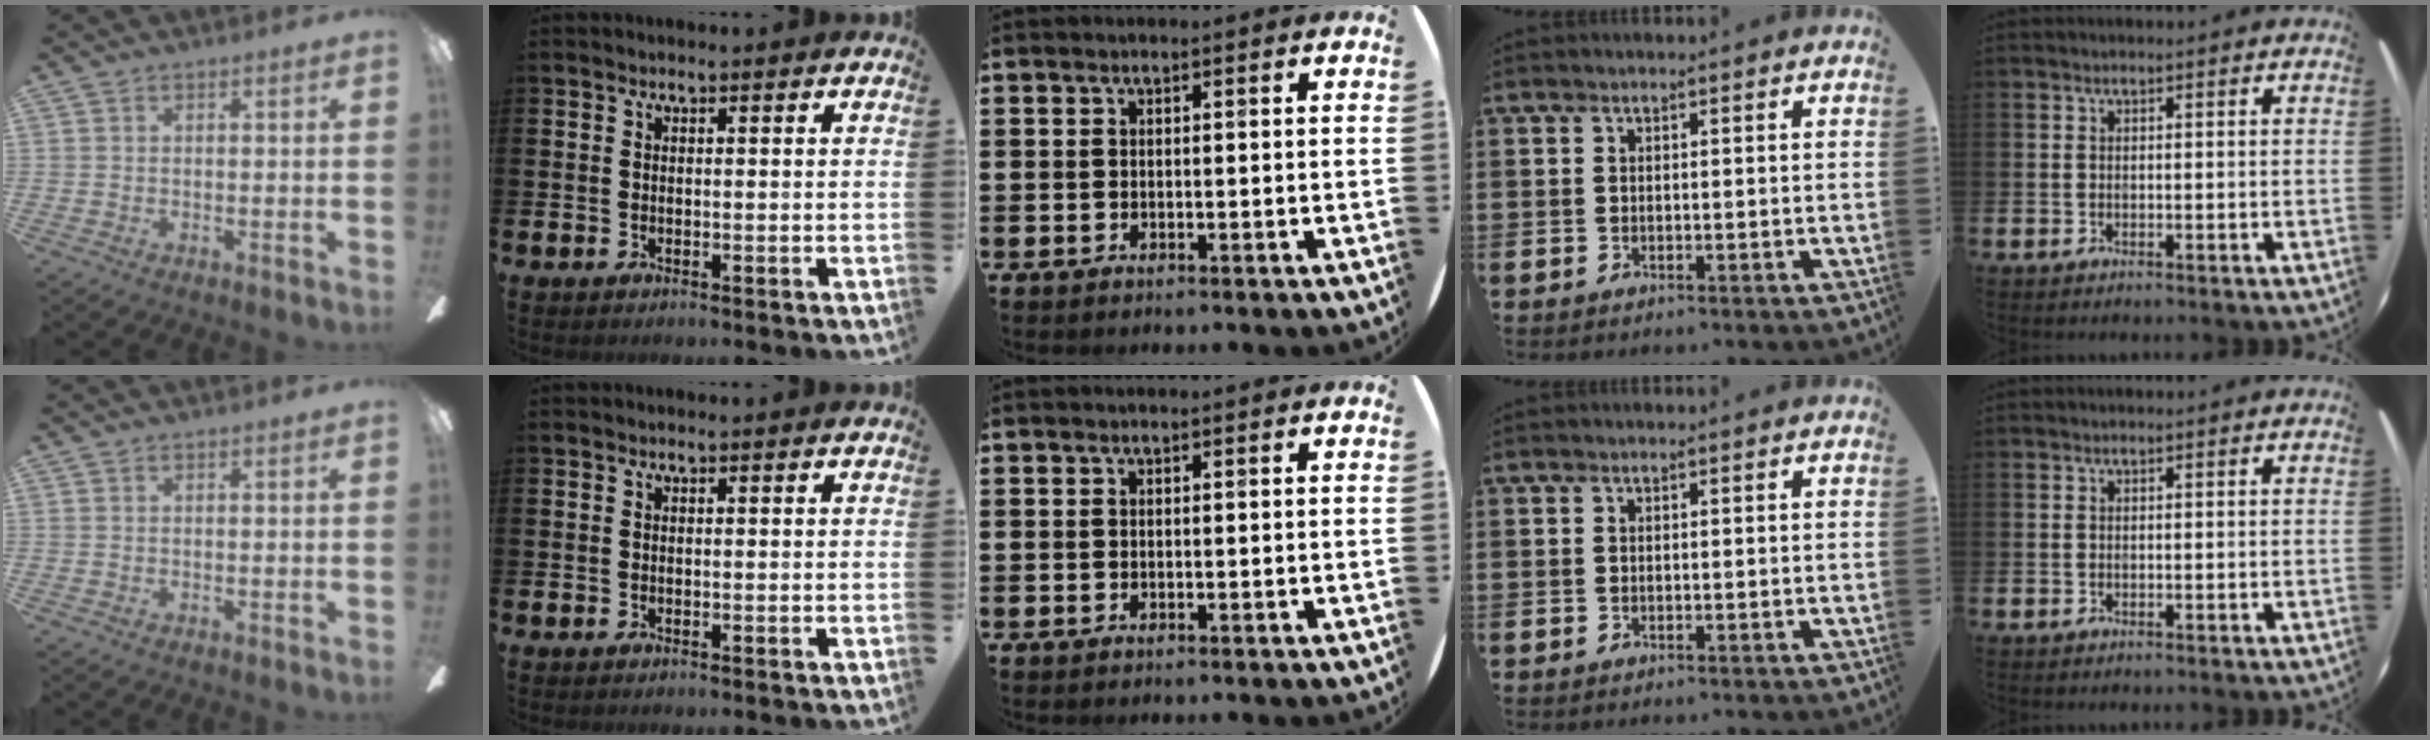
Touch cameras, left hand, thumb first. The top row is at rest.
{}